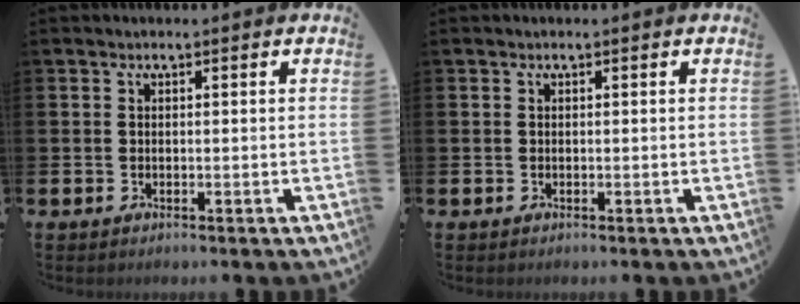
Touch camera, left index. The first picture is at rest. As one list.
[{"total": 0.0}]